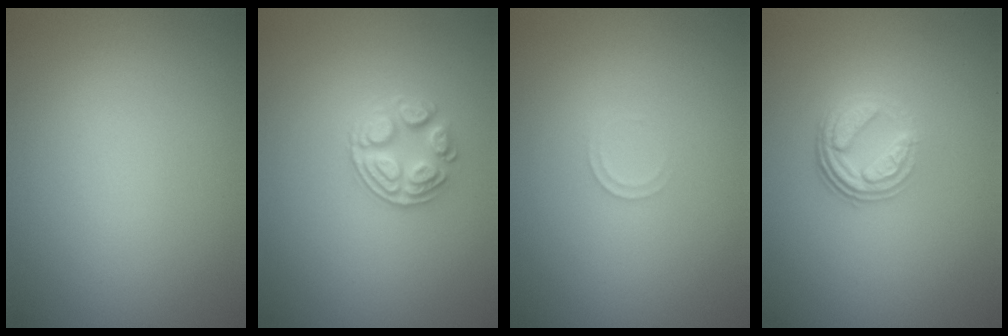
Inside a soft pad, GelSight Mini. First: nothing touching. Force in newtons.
{"total": 2.9, "press": 2.6, "slide": 1.3}
{"total": 0.7, "press": 0.7, "slide": 0.1}
{"total": 3.9, "press": 2.8, "slide": 2.7}